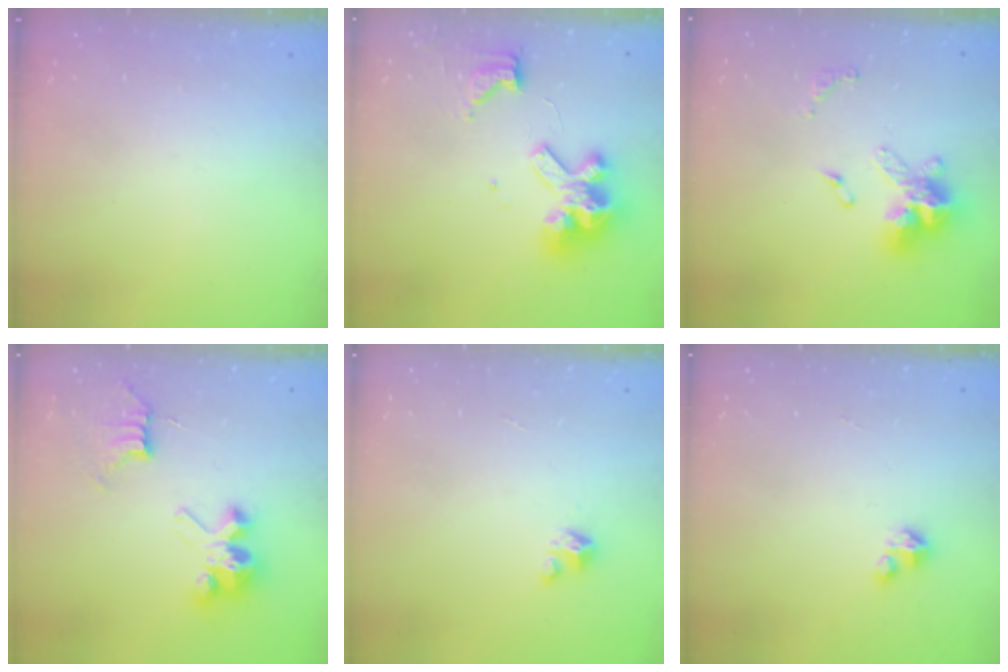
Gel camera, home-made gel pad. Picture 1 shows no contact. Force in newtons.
{"total": 12.3, "press": 12.2, "slide": 1.4}
{"total": 13.4, "press": 13.4, "slide": 1.3}
{"total": 7.8, "press": 7.8, "slide": 0.6}
{"total": 3.2, "press": 3.2, "slide": 0.3}
{"total": 1.5, "press": 1.5, "slide": 0.2}